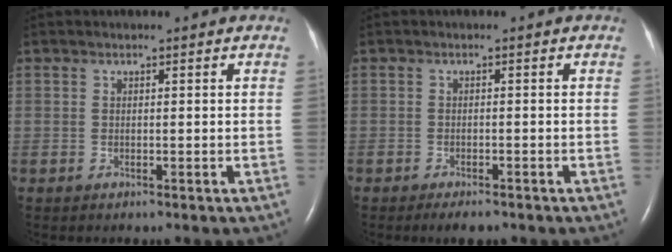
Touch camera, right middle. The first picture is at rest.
{"total": 2.6, "force": [-2.0, 0.8, 1.5], "torque": [-0.023, -0.003, -0.027]}